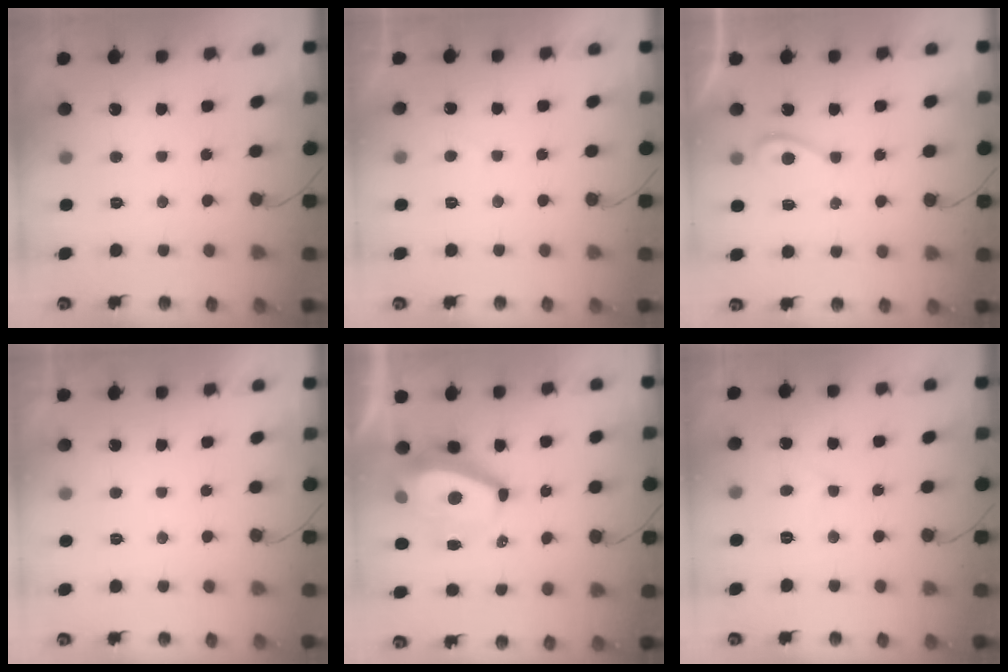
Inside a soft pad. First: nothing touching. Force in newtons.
{"total": 1.7, "press": 1.5, "slide": 0.7}
{"total": 2.3, "press": 2.3, "slide": 0.5}
{"total": 2.3, "press": 2.3, "slide": 0.4}
{"total": 10.2, "press": 10.1, "slide": 1.4}
{"total": 3.7, "press": 3.7, "slide": 0.4}